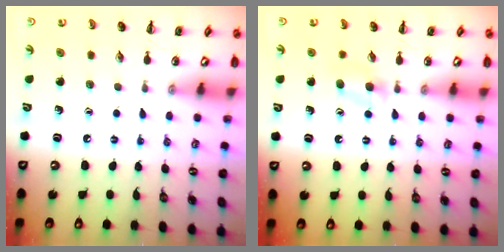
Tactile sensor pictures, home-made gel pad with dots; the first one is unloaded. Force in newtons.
{"total": 3.3, "press": 3.0, "slide": 1.3}